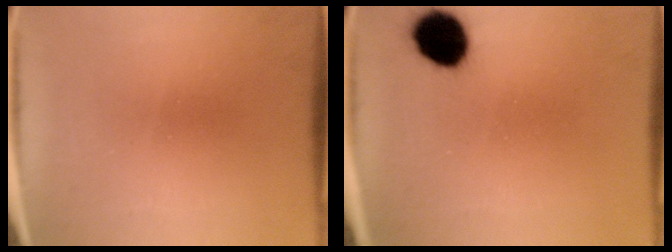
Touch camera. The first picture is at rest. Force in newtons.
{"total": 9.9}